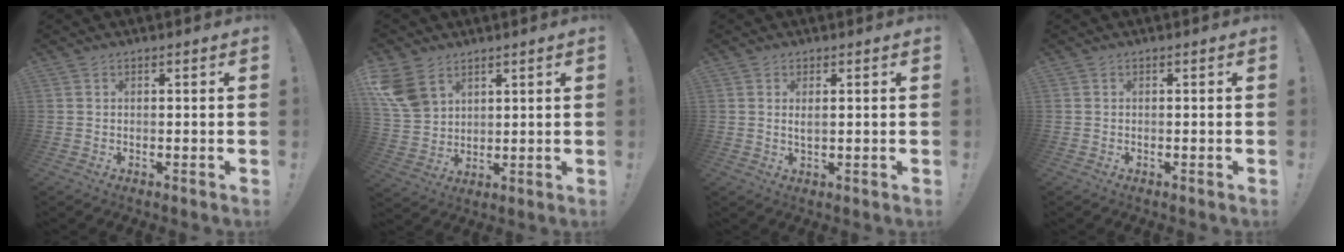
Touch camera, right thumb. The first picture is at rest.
{"total": 10.9, "force": [6.1, 7.4, 5.1], "torque": [-0.103, -0.023, 0.127]}
{"total": 1.9, "force": [0.6, 0.1, 1.7], "torque": [-0.028, -0.004, 0.009]}
{"total": 0.0}